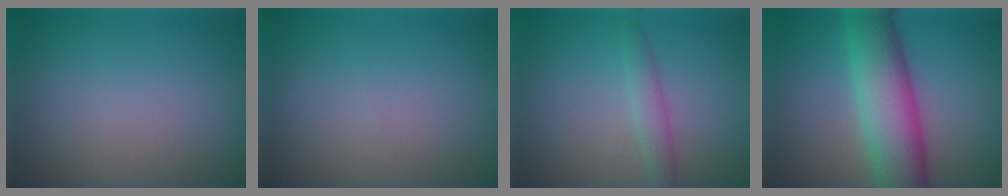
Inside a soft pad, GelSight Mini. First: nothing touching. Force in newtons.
{"total": 0.0}
{"total": 1.8, "press": 1.8, "slide": 0.1}
{"total": 8.8, "press": 8.8, "slide": 0.1}